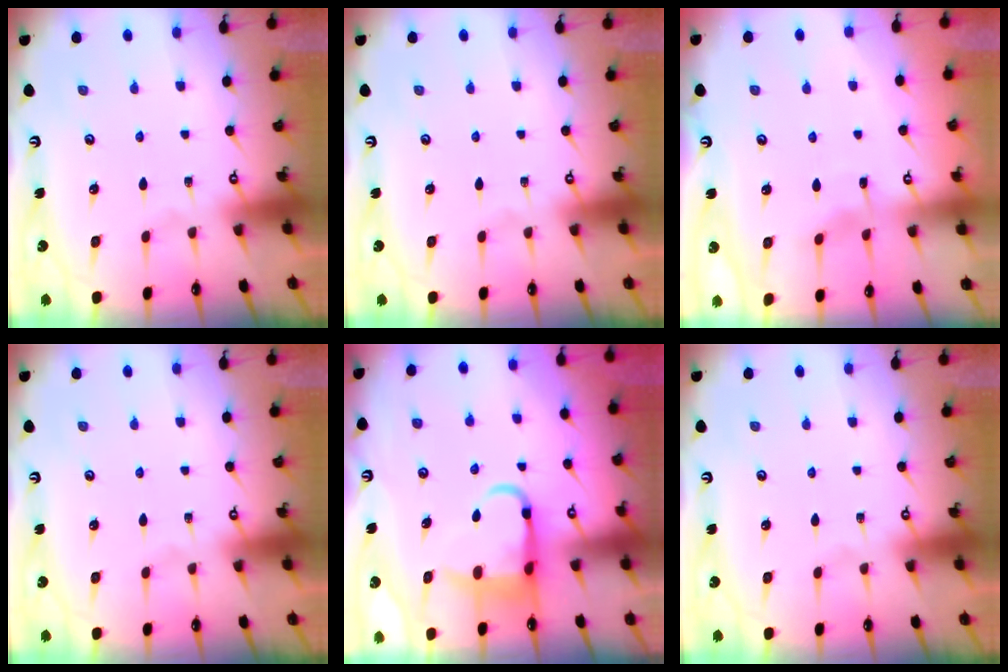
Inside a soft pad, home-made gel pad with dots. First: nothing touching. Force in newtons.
{"total": 0.0}
{"total": 3.5, "press": 3.5, "slide": 0.4}
{"total": 0.0}
{"total": 8.0, "press": 7.8, "slide": 1.6}
{"total": 0.0}